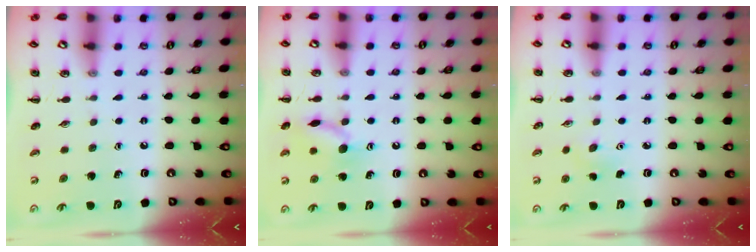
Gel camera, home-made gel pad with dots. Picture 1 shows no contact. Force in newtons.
{"total": 10.3, "press": 10.3, "slide": 0.5}
{"total": 2.8, "press": 2.8, "slide": 0.7}